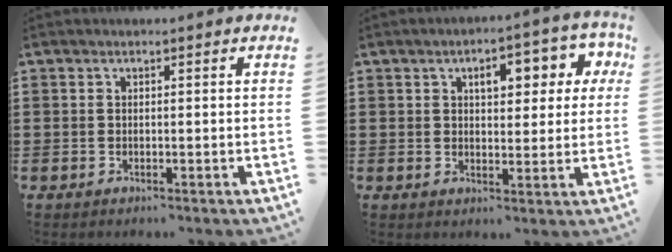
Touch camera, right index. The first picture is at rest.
{"total": 6.2, "force": [2.4, 3.2, 4.7], "torque": [-0.064, -0.001, 0.029]}